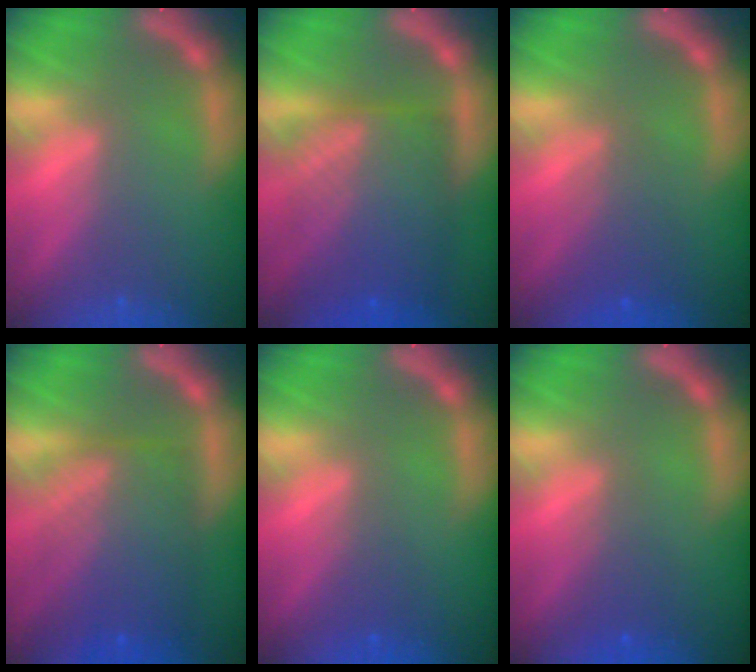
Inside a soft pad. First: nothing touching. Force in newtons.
{"total": 10.0}
{"total": 3.0}
{"total": 8.6}
{"total": 1.5}
{"total": 2.0}